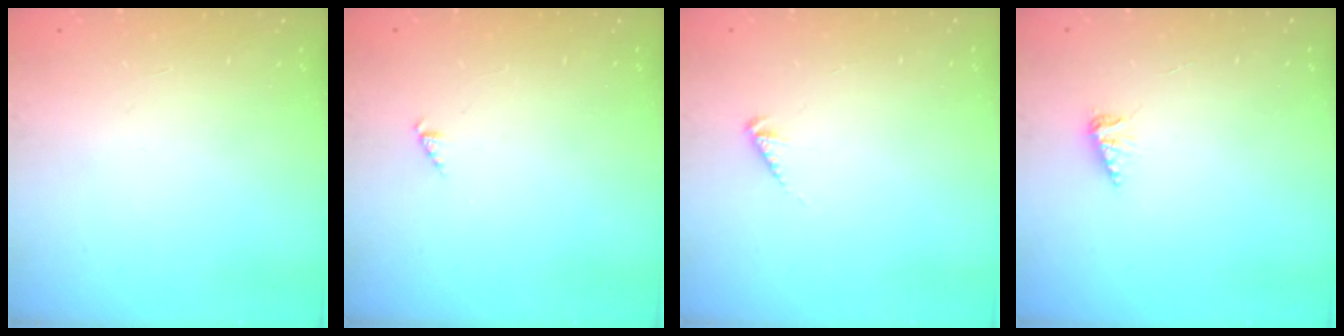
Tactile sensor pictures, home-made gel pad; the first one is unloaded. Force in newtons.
{"total": 0.7, "press": 0.7, "slide": 0.2}
{"total": 2.3, "press": 2.2, "slide": 0.5}
{"total": 3.7, "press": 3.7, "slide": 0.3}